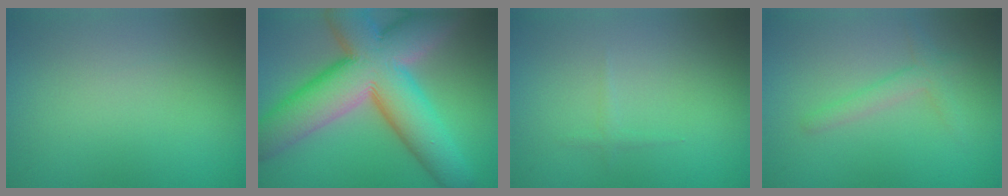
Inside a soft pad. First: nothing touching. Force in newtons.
{"total": 15.3, "press": 15.3, "slide": 1.1}
{"total": 0.6, "press": 0.6, "slide": 0.1}
{"total": 1.9, "press": 1.9, "slide": 0.1}